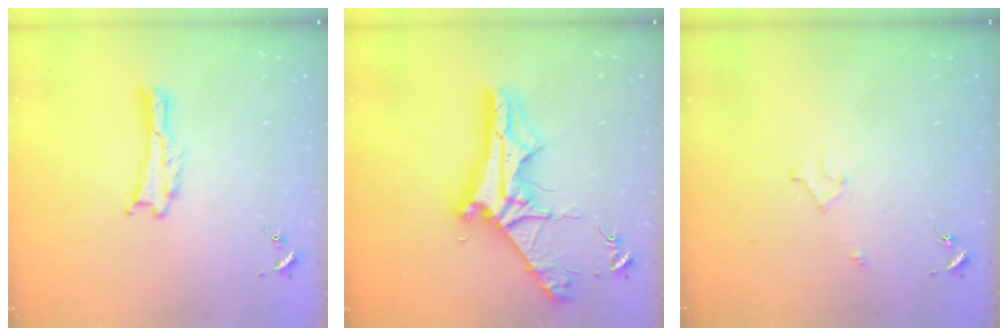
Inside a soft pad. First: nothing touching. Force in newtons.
{"total": 9.4, "press": 9.4, "slide": 1.0}
{"total": 2.2, "press": 2.2, "slide": 0.2}